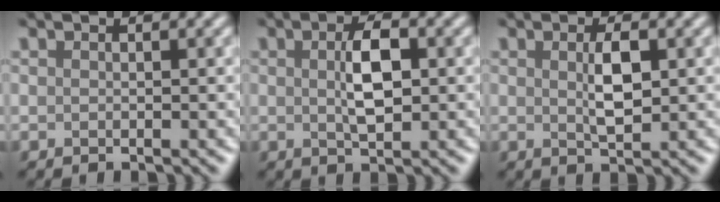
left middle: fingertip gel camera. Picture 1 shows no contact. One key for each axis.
{"total": 3.7, "fx": 0.4, "fy": 1.5, "fz": 3.3, "tx": -0.069, "ty": 0.002, "tz": 0.007}
{"total": 2.8, "fx": 0.5, "fy": 0.9, "fz": 2.6, "tx": -0.054, "ty": -0.001, "tz": 0.011}